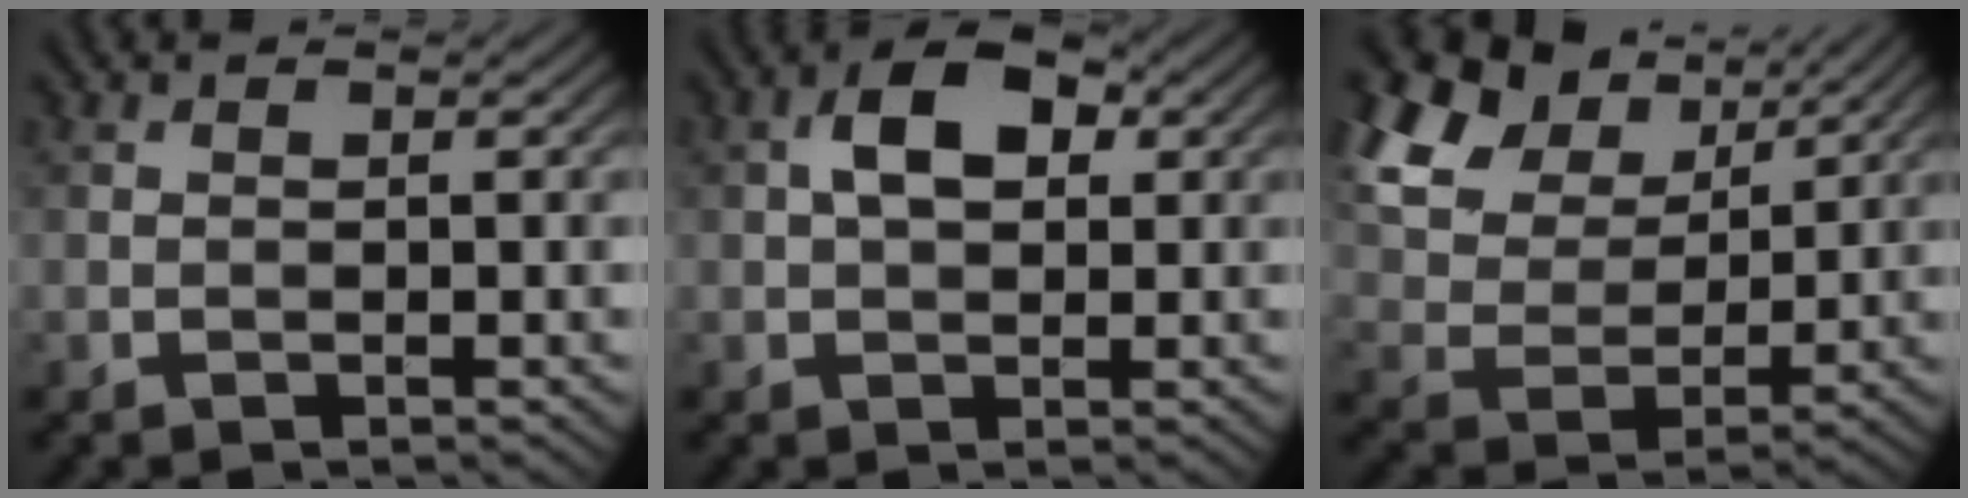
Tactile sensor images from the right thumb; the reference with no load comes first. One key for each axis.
{"total": 5.4, "fx": 1.2, "fy": 3.2, "fz": 4.1, "tx": -0.072, "ty": 0.009, "tz": 0.014}
{"total": 15.6, "fx": 8.6, "fy": 9.8, "fz": 8.7, "tx": -0.242, "ty": 0.032, "tz": 0.169}